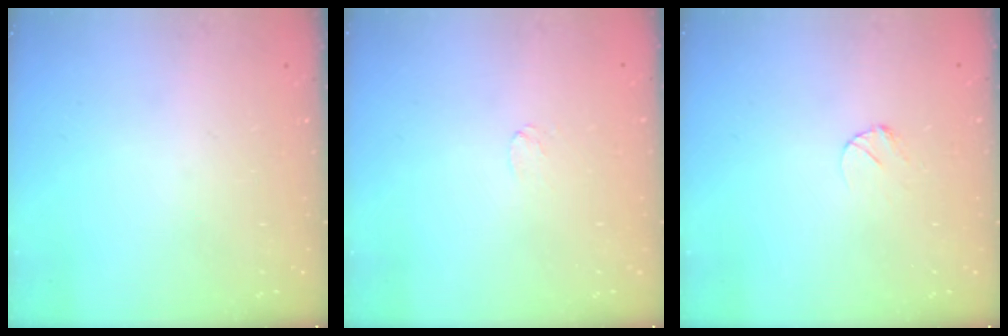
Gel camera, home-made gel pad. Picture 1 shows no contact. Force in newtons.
{"total": 2.9, "press": 2.9, "slide": 0.3}
{"total": 3.2, "press": 3.2, "slide": 0.5}